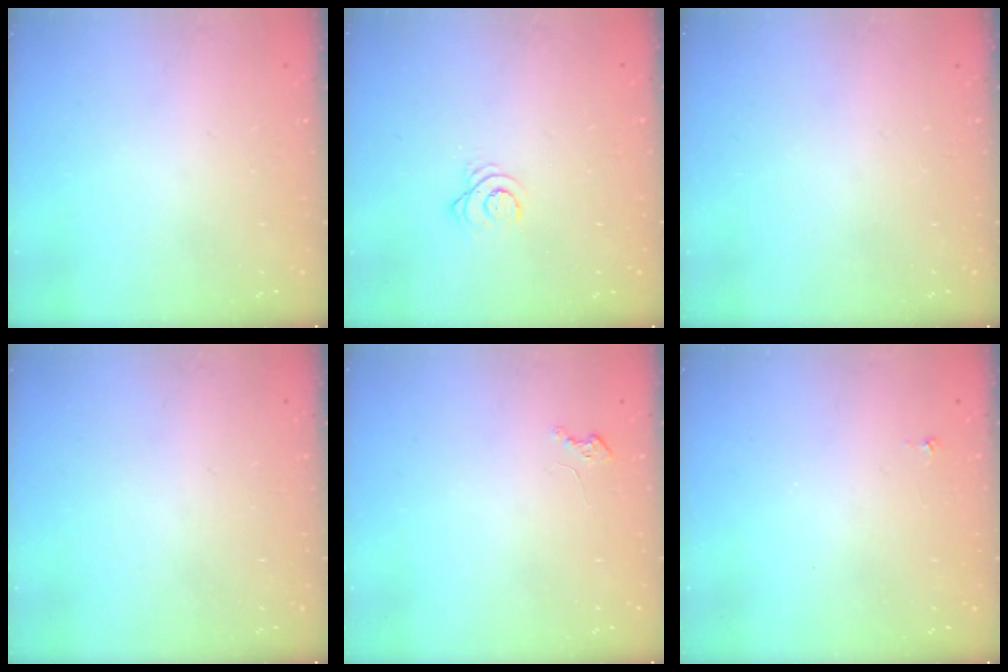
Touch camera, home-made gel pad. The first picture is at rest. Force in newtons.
{"total": 3.5, "press": 3.5, "slide": 0.5}
{"total": 0.0}
{"total": 0.0}
{"total": 1.9, "press": 1.9, "slide": 0.3}
{"total": 2.9, "press": 2.9, "slide": 0.4}